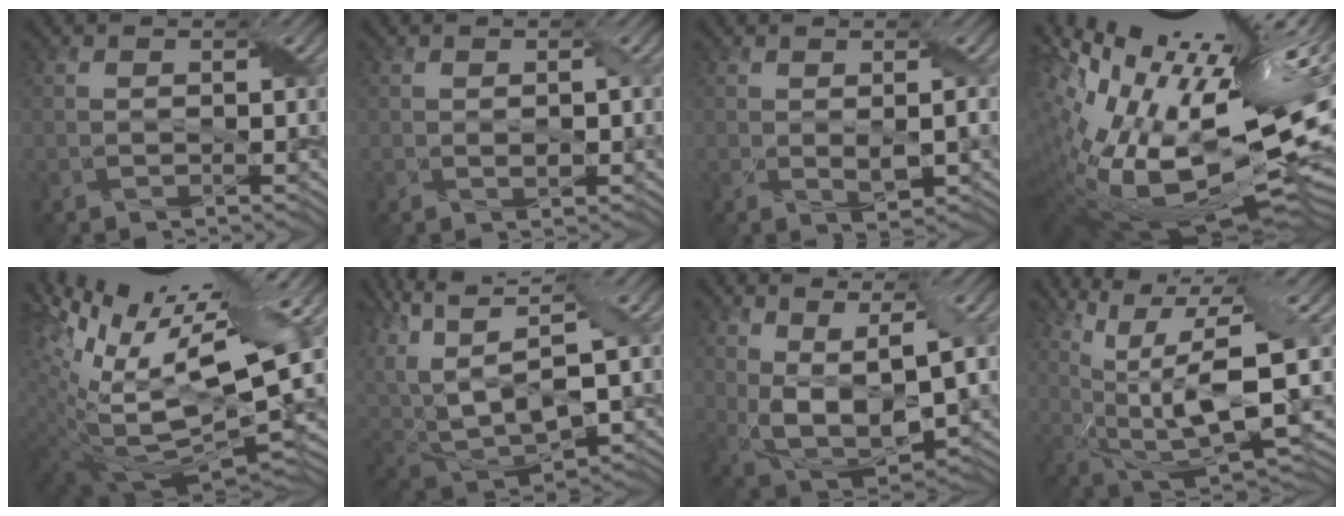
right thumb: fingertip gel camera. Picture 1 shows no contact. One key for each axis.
{"total": 1.1, "fx": 0.1, "fy": 0.4, "fz": 1.0, "tx": -0.017, "ty": -0.002, "tz": 0.004}
{"total": 1.6, "fx": 0.3, "fy": 0.6, "fz": 1.5, "tx": -0.032, "ty": -0.003, "tz": 0.010}
{"total": 21.8, "fx": 3.9, "fy": 10.4, "fz": 18.8, "tx": -0.345, "ty": 0.002, "tz": 0.087}
{"total": 18.9, "fx": 8.0, "fy": 8.1, "fz": 15.0, "tx": -0.280, "ty": 0.029, "tz": 0.164}
{"total": 15.9, "fx": 3.0, "fy": 8.2, "fz": 13.3, "tx": -0.305, "ty": -0.004, "tz": 0.095}
{"total": 9.5, "fx": 2.3, "fy": 4.3, "fz": 8.2, "tx": -0.184, "ty": -0.009, "tz": 0.050}
{"total": 14.4, "fx": 4.0, "fy": 4.6, "fz": 13.1, "tx": -0.260, "ty": -0.002, "tz": 0.081}